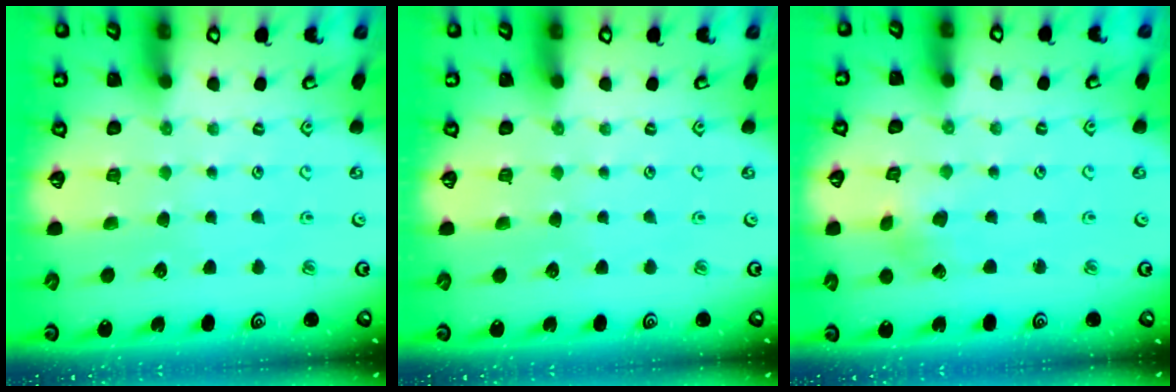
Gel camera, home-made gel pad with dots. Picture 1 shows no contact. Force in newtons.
{"total": 0.0}
{"total": 2.6, "press": 2.6, "slide": 0.4}